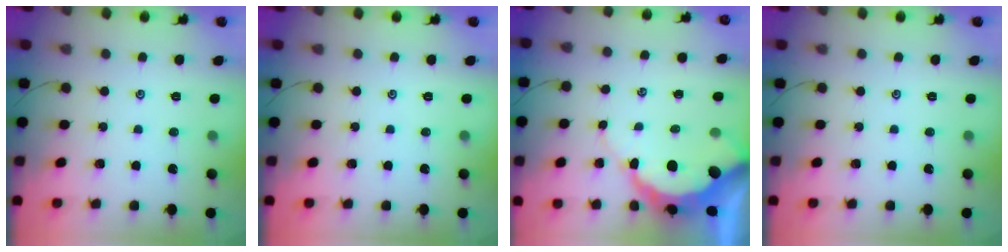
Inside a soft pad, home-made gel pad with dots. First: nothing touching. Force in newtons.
{"total": 0.0}
{"total": 9.0, "press": 9.0, "slide": 0.9}
{"total": 0.0}